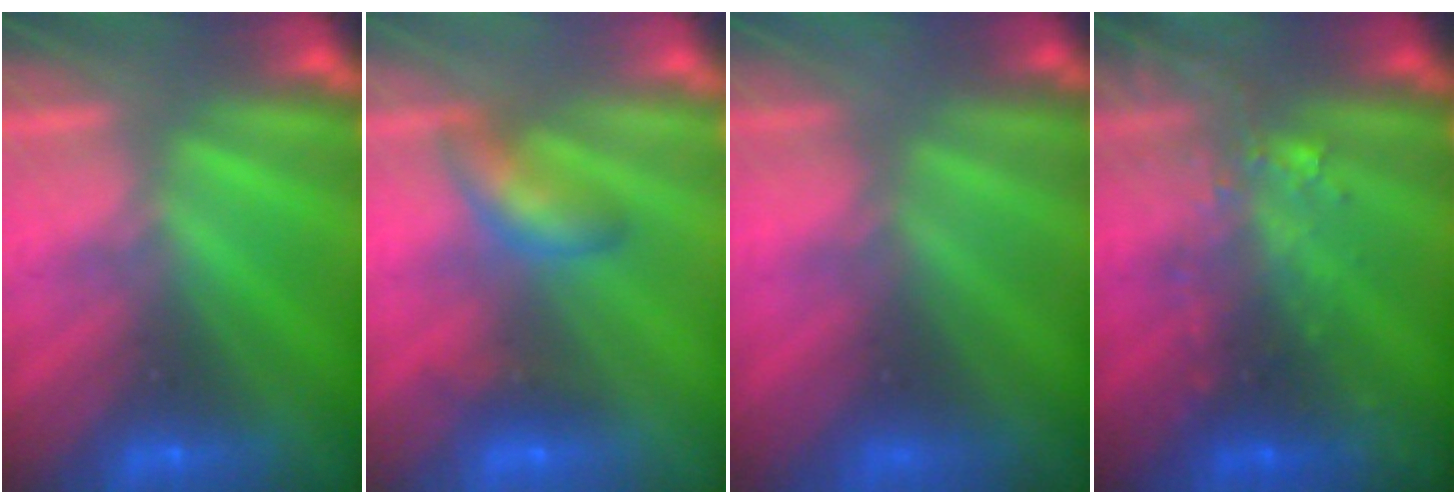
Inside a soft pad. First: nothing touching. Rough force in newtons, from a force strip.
{"total": 2.7}
{"total": 5.9}
{"total": 7.8}